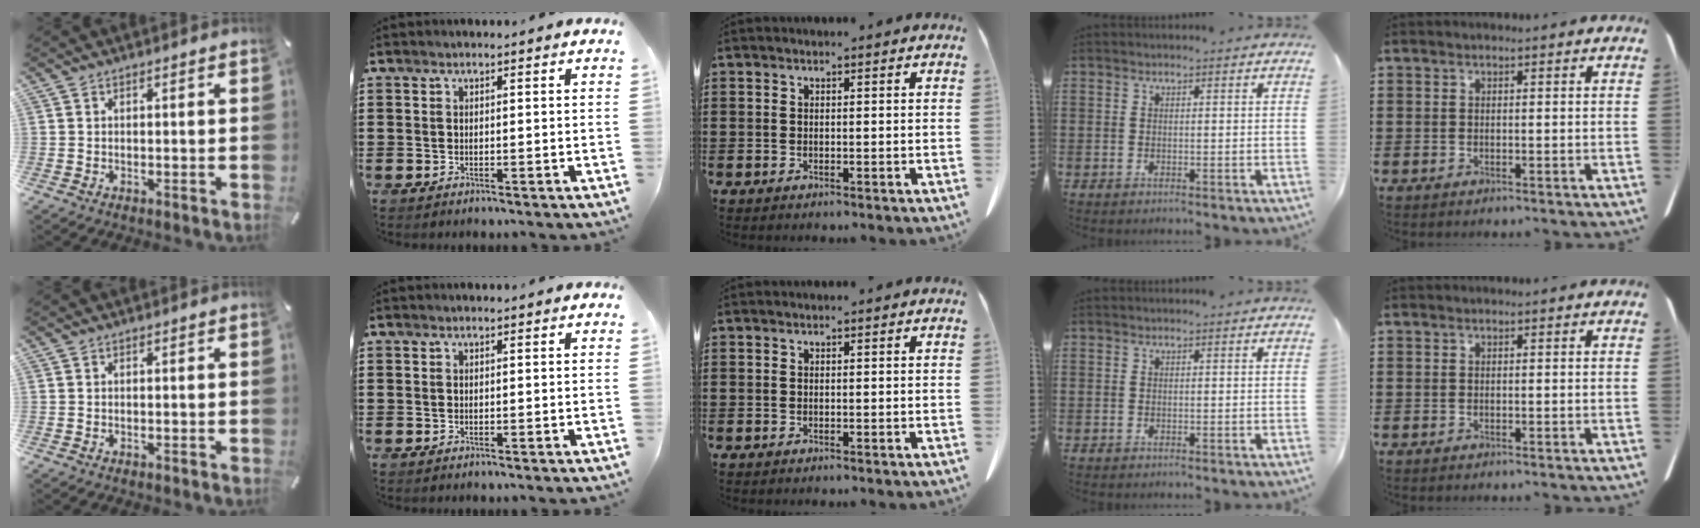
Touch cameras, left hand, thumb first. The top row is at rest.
{}